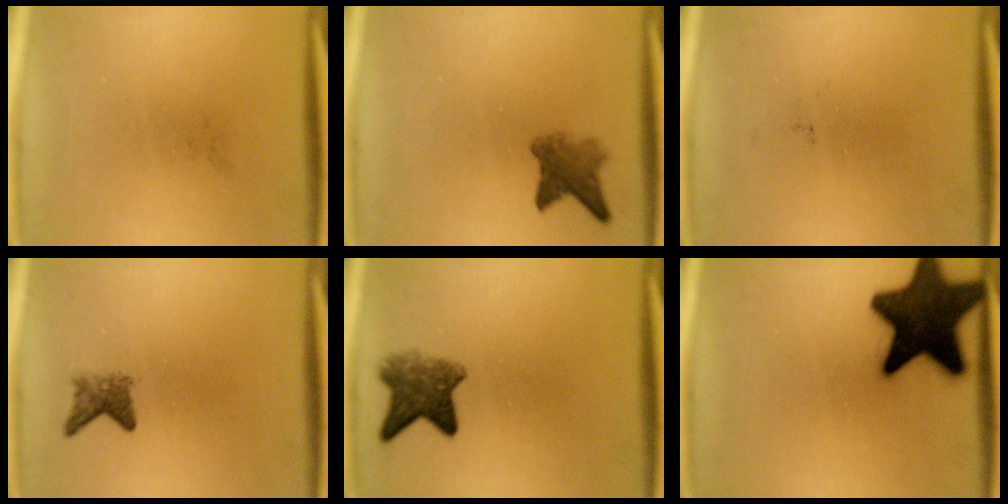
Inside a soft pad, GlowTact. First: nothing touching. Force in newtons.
{"total": 3.9}
{"total": 0.0}
{"total": 2.3}
{"total": 5.7}
{"total": 17.8}